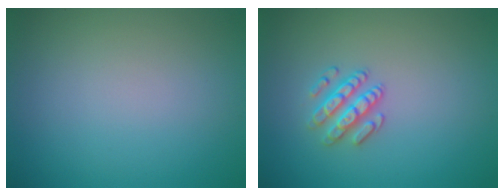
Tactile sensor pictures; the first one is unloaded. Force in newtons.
{"total": 2.5, "press": 2.4, "slide": 0.6}